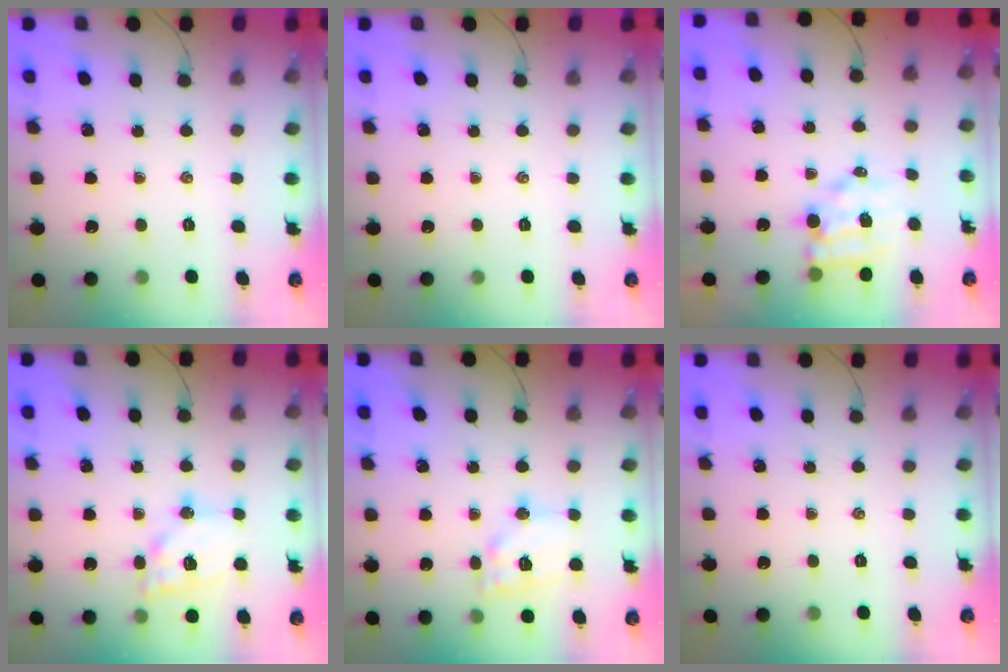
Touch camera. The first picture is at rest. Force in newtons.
{"total": 0.0}
{"total": 7.3, "press": 7.2, "slide": 0.8}
{"total": 14.4, "press": 14.1, "slide": 2.8}
{"total": 12.8, "press": 12.7, "slide": 2.0}
{"total": 0.0}